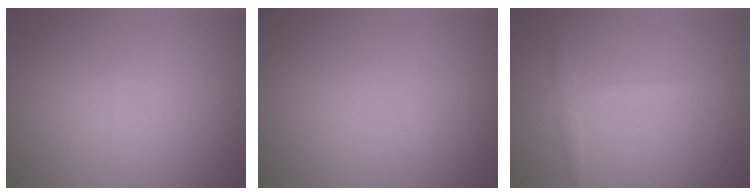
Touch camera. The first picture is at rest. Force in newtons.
{"total": 0.0}
{"total": 1.5, "press": 1.5, "slide": 0.1}